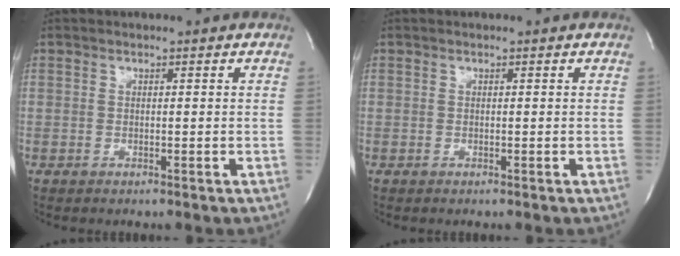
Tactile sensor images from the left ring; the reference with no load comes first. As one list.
[{"total": 0.0}]